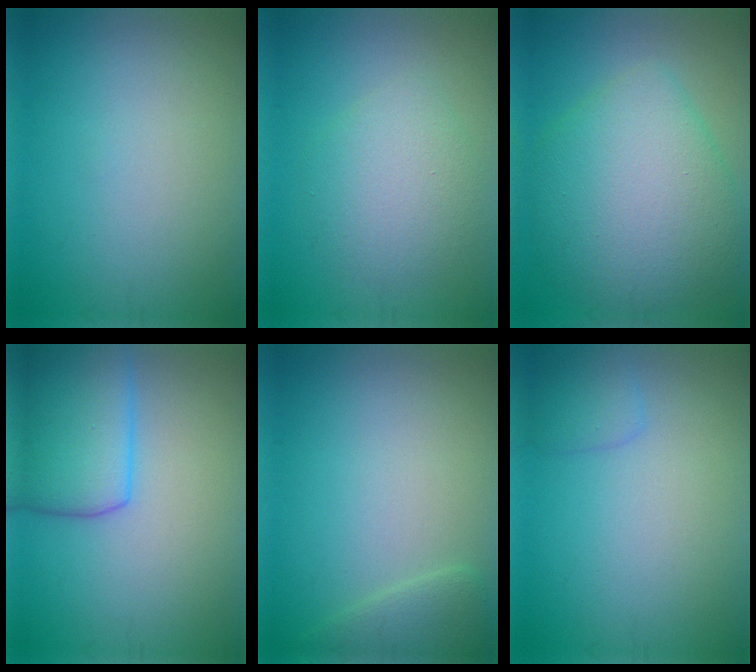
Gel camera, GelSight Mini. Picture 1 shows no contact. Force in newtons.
{"total": 3.8, "press": 3.8, "slide": 0.2}
{"total": 9.3, "press": 9.2, "slide": 0.2}
{"total": 5.7, "press": 5.7, "slide": 0.2}
{"total": 2.4, "press": 2.4, "slide": 0.0}
{"total": 1.3, "press": 1.3, "slide": 0.1}